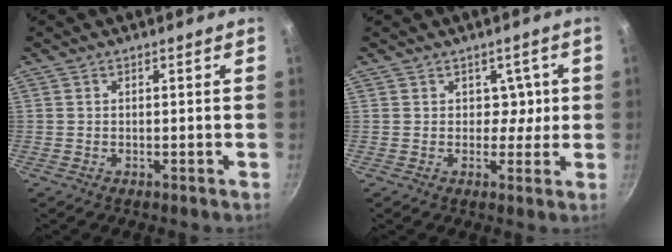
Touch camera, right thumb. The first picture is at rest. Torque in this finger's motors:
{"motor_torque": [-0.15, 0.90, -0.32, 0.03, 0.04]}